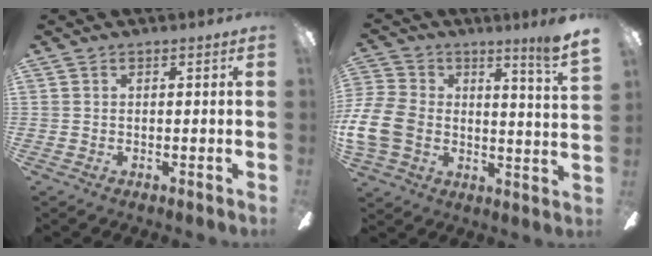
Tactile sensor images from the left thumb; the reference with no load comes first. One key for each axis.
{"total": 11.7, "fx": 3.3, "fy": 6.1, "fz": 9.4, "tx": -0.180, "ty": -0.017, "tz": 0.059}